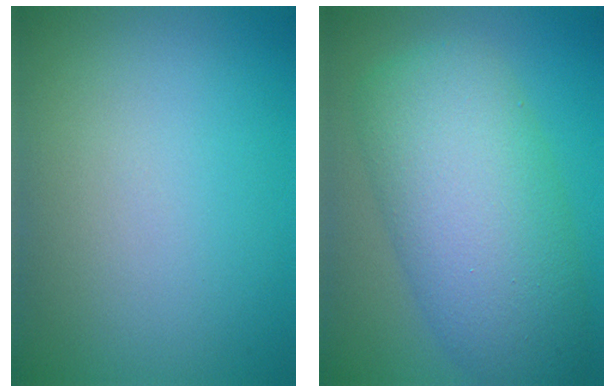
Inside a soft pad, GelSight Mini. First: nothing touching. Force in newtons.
{"total": 10.2, "press": 10.2, "slide": 0.1}